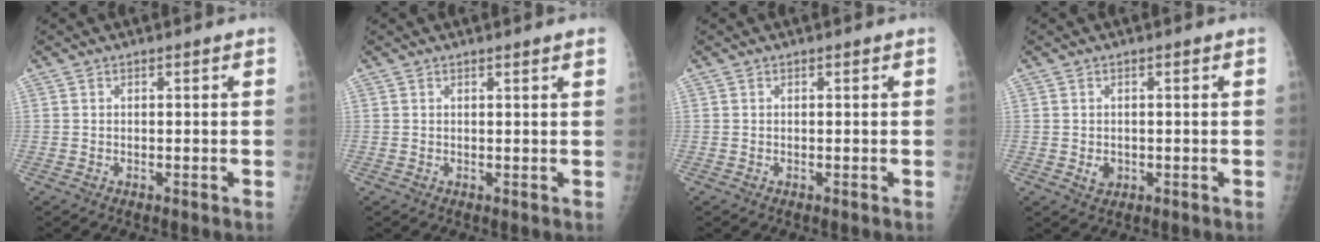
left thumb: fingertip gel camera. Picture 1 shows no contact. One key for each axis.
{"total": 1.7, "fx": 1.3, "fy": -0.1, "fz": 1.0, "tx": -0.009, "ty": 0.000, "tz": 0.016}
{"total": 0.0}
{"total": 2.1, "fx": -0.3, "fy": 1.8, "fz": 1.1, "tx": -0.010, "ty": 0.000, "tz": 0.003}